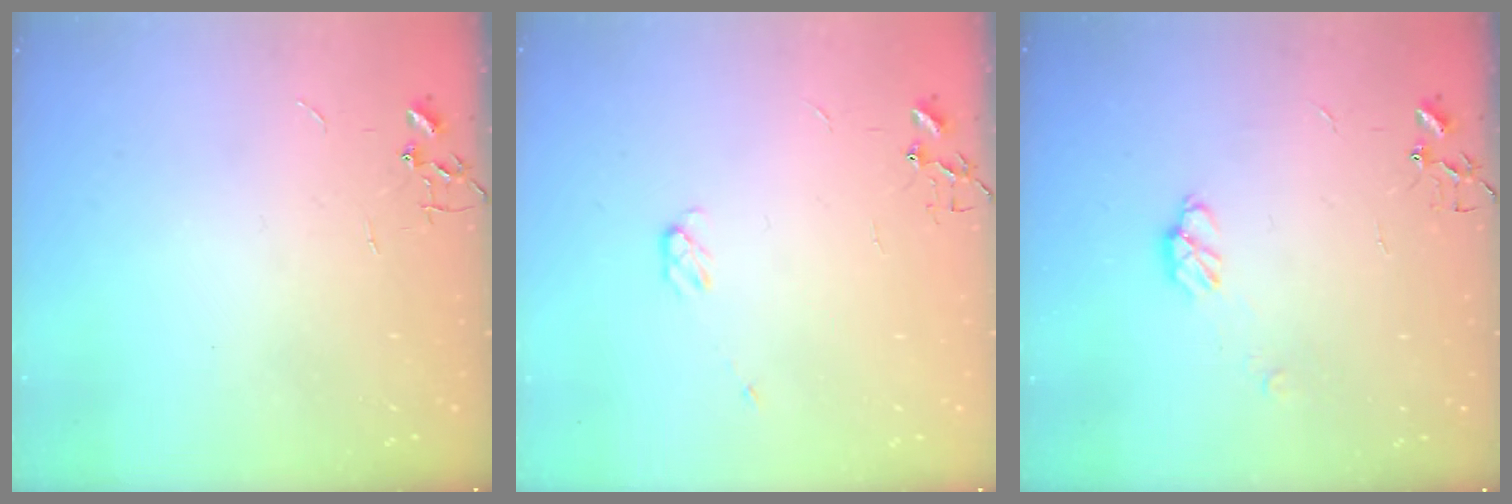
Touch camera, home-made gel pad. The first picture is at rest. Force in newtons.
{"total": 3.5, "press": 3.5, "slide": 0.6}
{"total": 5.8, "press": 5.8, "slide": 0.5}